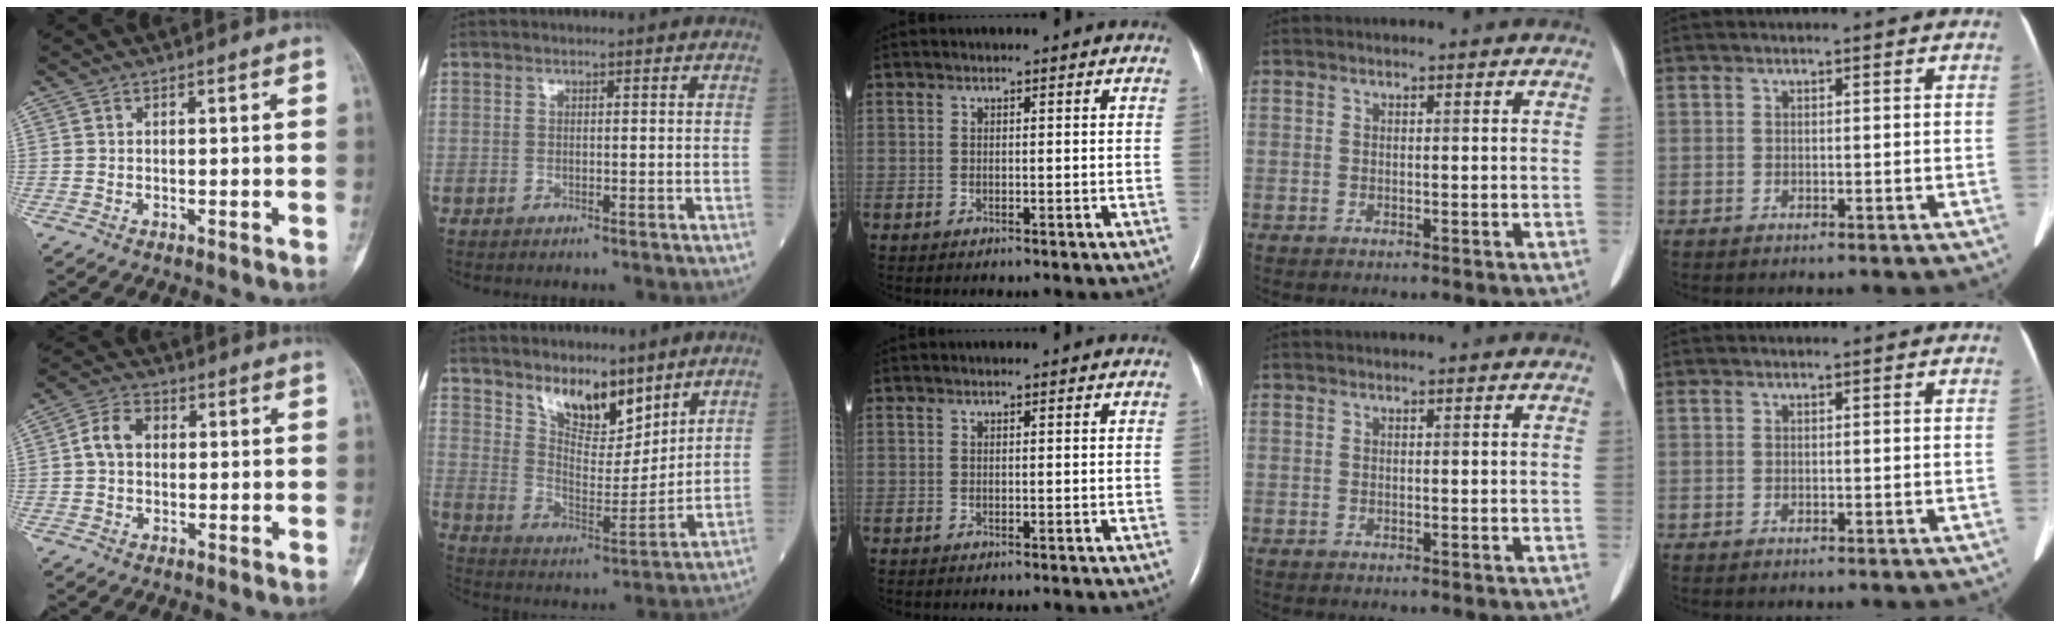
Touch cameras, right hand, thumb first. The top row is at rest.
{"thumb": {"total": 5.5, "force": [0.4, 4.1, 3.6], "torque": [-0.061, 0.016, 0.001]}, "index": {"total": 9.2, "force": [7.0, 3.5, 5.0], "torque": [-0.084, -0.013, 0.132]}}